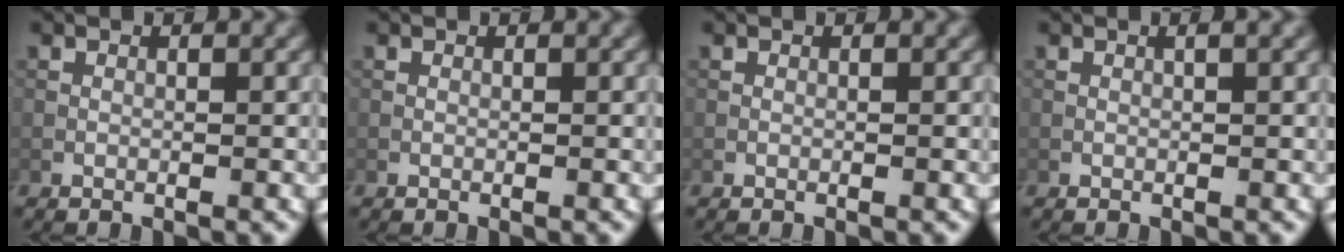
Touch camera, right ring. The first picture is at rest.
{"total": 0.0}
{"total": 0.0}
{"total": 0.9, "force": [0.4, 0.1, 0.8], "torque": [-0.016, 0.005, 0.002]}